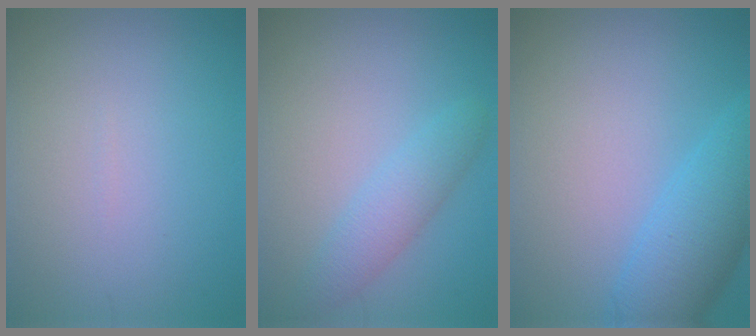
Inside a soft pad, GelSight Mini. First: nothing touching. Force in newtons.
{"total": 2.8, "press": 2.8, "slide": 0.1}
{"total": 5.8, "press": 5.8, "slide": 0.2}